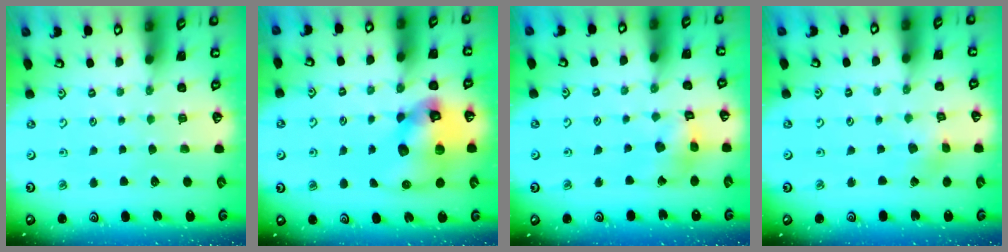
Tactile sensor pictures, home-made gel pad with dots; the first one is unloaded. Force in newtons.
{"total": 15.4, "press": 15.2, "slide": 2.4}
{"total": 9.6, "press": 9.5, "slide": 1.0}
{"total": 2.1, "press": 2.1, "slide": 0.2}